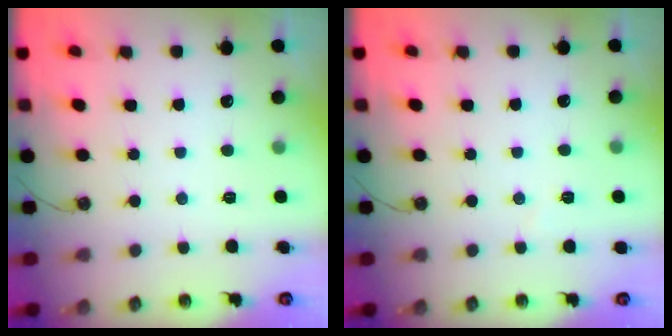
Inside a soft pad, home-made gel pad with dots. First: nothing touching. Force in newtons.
{"total": 2.8, "press": 2.7, "slide": 0.8}